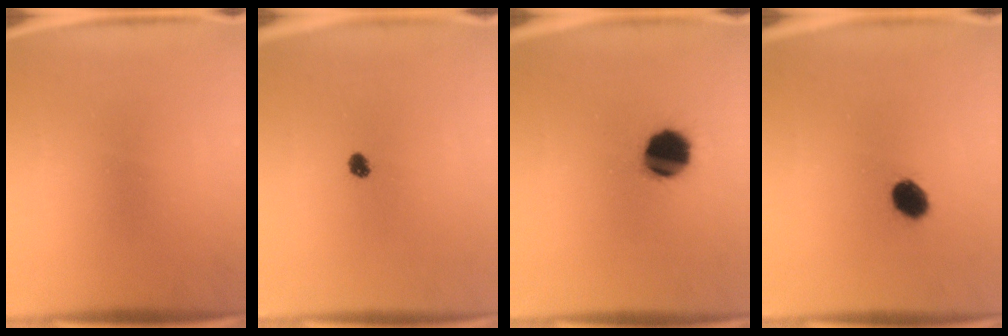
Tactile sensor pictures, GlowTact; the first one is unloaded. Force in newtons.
{"total": 1.9}
{"total": 12.6}
{"total": 5.9}